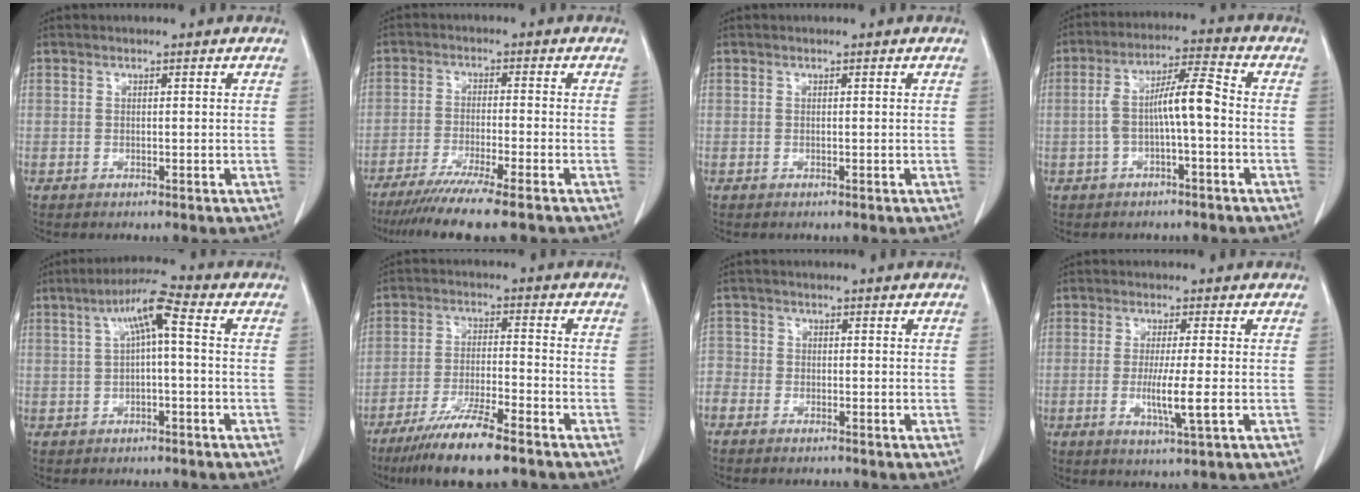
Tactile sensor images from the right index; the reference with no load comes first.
{"total": 10.4, "force": [-8.2, -0.7, 6.3], "torque": [-0.093, -0.030, -0.131]}
{"total": 0.0}
{"total": 7.8, "force": [-0.9, 1.2, 7.6], "torque": [-0.144, 0.030, -0.018]}
{"total": 6.2, "force": [1.0, 0.7, 6.1], "torque": [-0.109, 0.028, 0.015]}
{"total": 10.5, "force": [-7.5, 0.8, 7.3], "torque": [-0.136, -0.028, -0.136]}
{"total": 5.2, "force": [-4.0, 3.4, 0.1], "torque": [-0.013, 0.006, -0.082]}
{"total": 5.7, "force": [-1.2, -0.4, 5.6], "torque": [-0.106, -0.017, -0.023]}